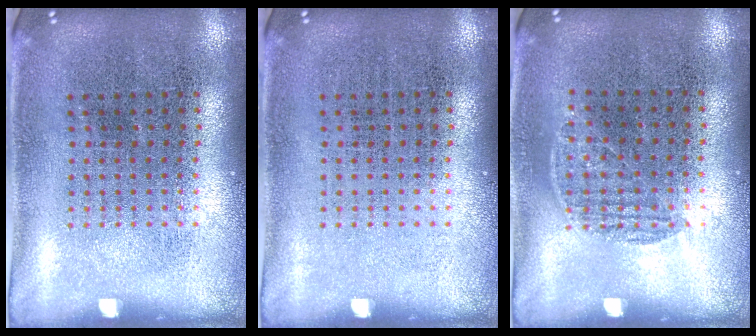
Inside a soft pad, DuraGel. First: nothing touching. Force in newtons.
{"total": 0.0}
{"total": 0.8, "press": 0.5, "slide": 0.6}